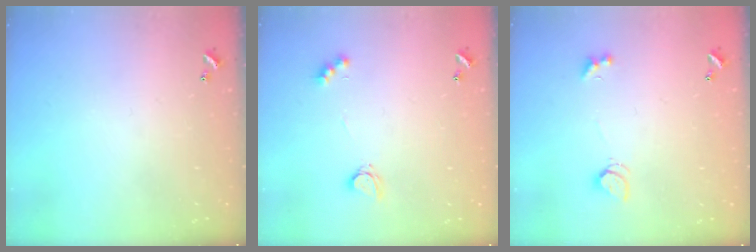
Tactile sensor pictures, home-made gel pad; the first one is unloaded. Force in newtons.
{"total": 2.6, "press": 2.5, "slide": 0.5}
{"total": 2.5, "press": 2.4, "slide": 0.6}